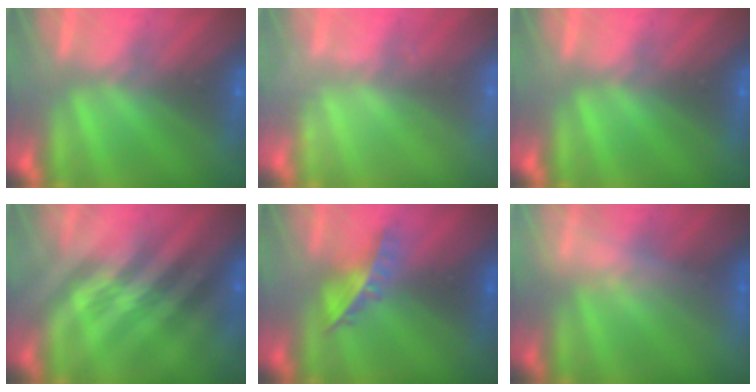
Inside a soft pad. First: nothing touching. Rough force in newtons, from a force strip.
{"total": 2.3}
{"total": 0.0}
{"total": 2.4}
{"total": 8.3}
{"total": 2.5}